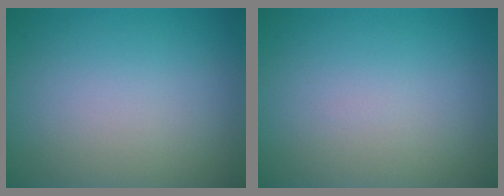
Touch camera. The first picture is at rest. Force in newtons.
{"total": 0.0}